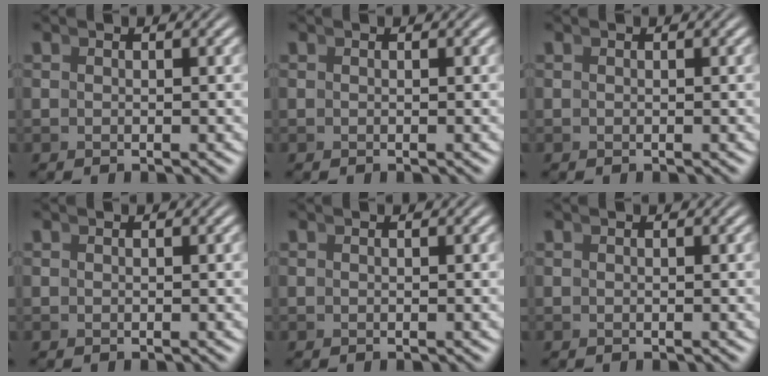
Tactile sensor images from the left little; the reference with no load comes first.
{"total": 0.0}
{"total": 0.0}
{"total": 0.0}
{"total": 0.0}
{"total": 0.0}